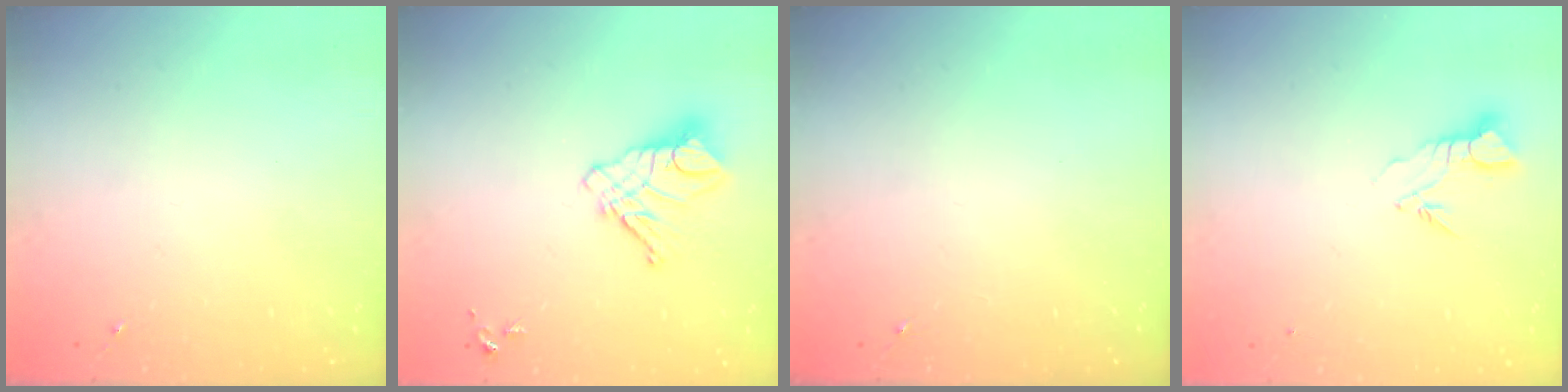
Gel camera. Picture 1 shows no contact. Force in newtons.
{"total": 11.6, "press": 11.5, "slide": 1.1}
{"total": 0.0}
{"total": 3.8, "press": 3.8, "slide": 0.2}